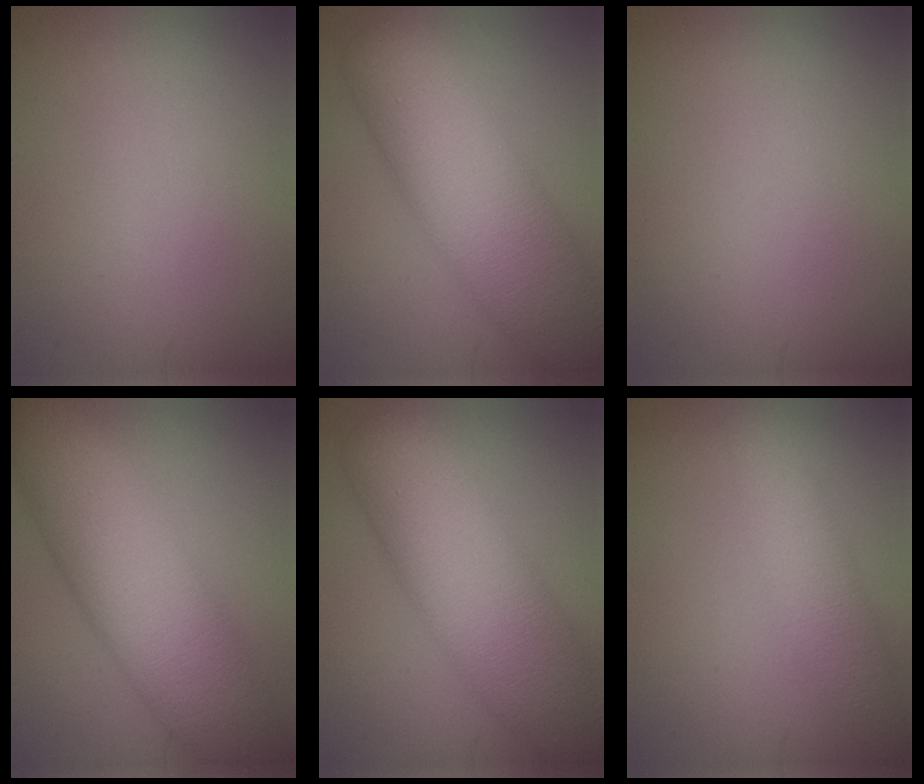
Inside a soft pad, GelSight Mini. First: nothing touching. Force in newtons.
{"total": 11.6, "press": 11.5, "slide": 0.5}
{"total": 0.0}
{"total": 10.9, "press": 10.9, "slide": 0.3}
{"total": 11.6, "press": 11.5, "slide": 0.5}
{"total": 4.5, "press": 4.5, "slide": 0.2}